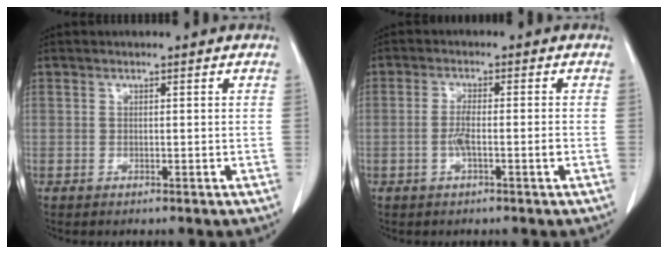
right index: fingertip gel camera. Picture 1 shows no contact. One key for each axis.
{"total": 3.2, "fx": -0.9, "fy": 0.2, "fz": 3.0, "tx": -0.057, "ty": 0.004, "tz": -0.016}